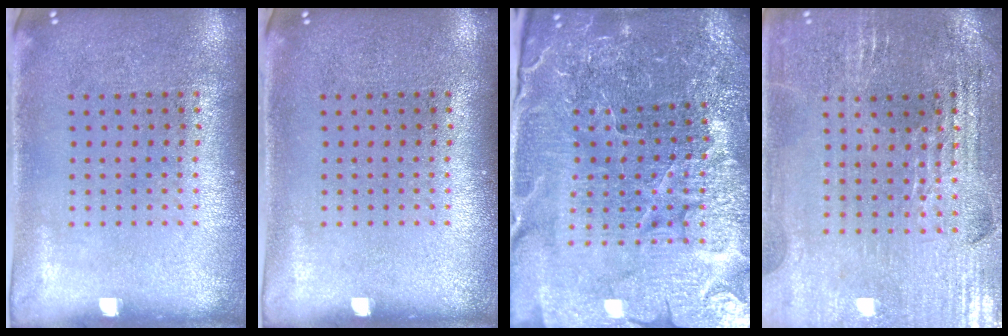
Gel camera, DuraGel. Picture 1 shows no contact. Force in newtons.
{"total": 0.0}
{"total": 5.3, "press": 5.0, "slide": 1.8}
{"total": 2.8, "press": 2.7, "slide": 0.5}